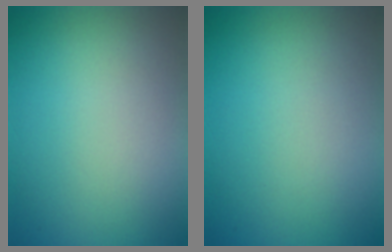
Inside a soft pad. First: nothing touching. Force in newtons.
{"total": 0.0}